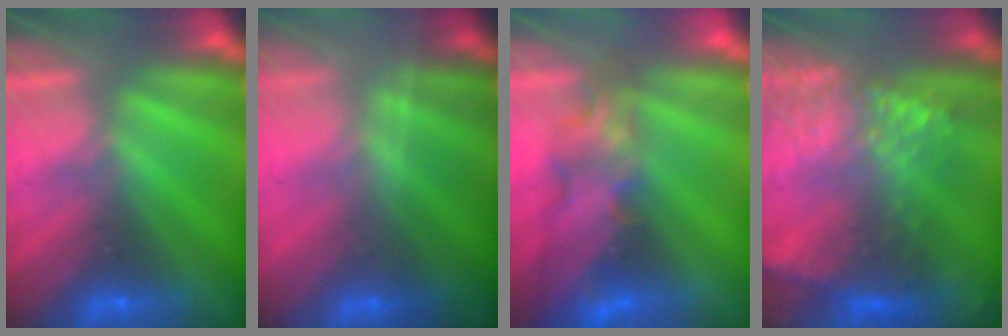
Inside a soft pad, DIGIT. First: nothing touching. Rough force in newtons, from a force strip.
{"total": 1.7}
{"total": 3.7}
{"total": 8.5}